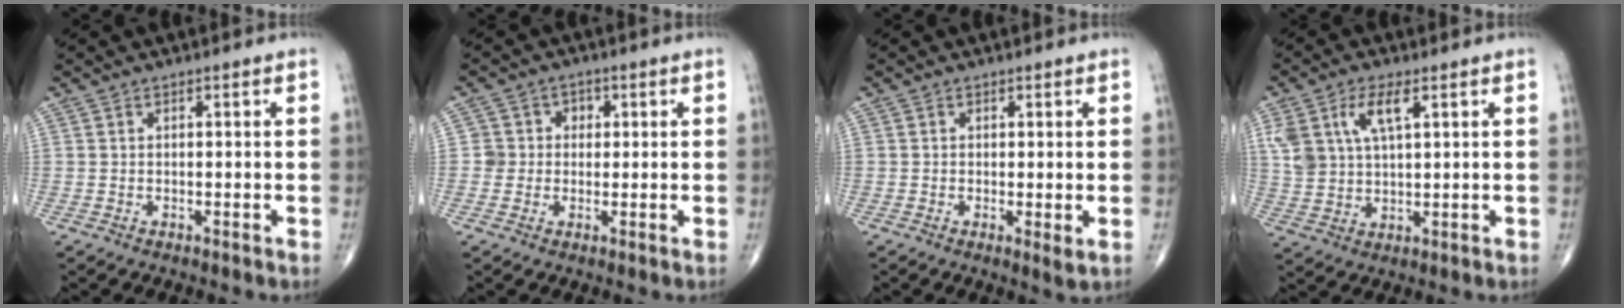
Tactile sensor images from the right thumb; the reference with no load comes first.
{"total": 3.7, "force": [0.2, 3.7, 0.3], "torque": [0.031, 0.010, -0.003]}
{"total": 2.0, "force": [-0.1, 0.4, 2.0], "torque": [-0.037, -0.010, -0.005]}
{"total": 8.5, "force": [3.8, 3.8, 6.6], "torque": [-0.137, -0.004, 0.079]}